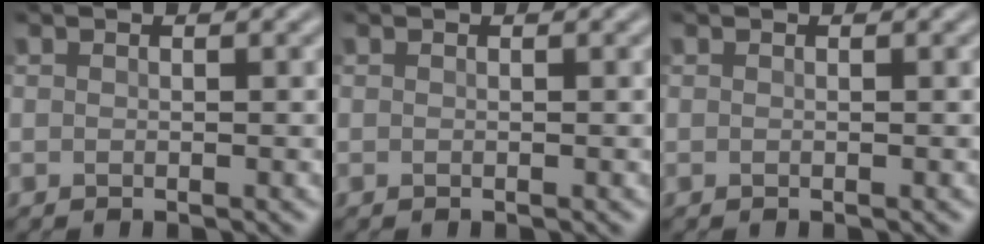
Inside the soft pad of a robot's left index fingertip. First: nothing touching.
{"total": 0.0}
{"total": 0.0}